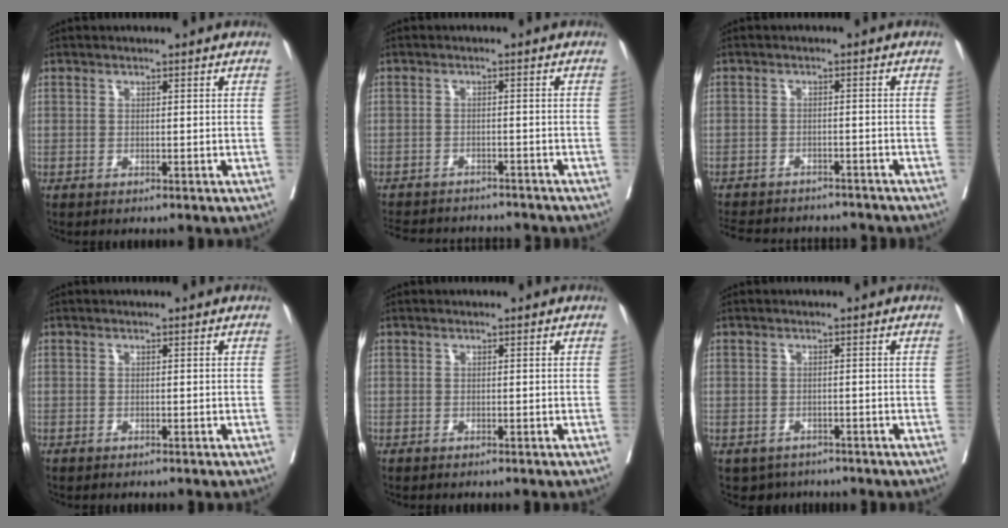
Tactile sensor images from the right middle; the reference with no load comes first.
{"total": 13.4, "force": [-12.3, 3.6, 3.9], "torque": [-0.086, 0.001, -0.161]}
{"total": 14.4, "force": [-13.1, 4.4, 4.3], "torque": [-0.104, -0.001, -0.169]}
{"total": 0.0}
{"total": 0.0}
{"total": 3.0, "force": [-2.3, 2.0, 0.2], "torque": [-0.001, 0.002, -0.033]}